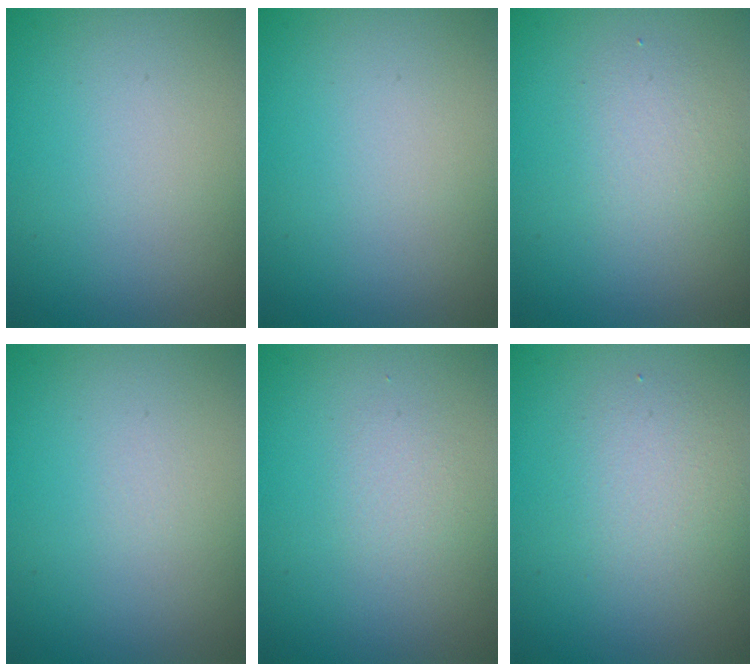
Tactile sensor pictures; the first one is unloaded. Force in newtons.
{"total": 0.0}
{"total": 2.1, "press": 2.1, "slide": 0.1}
{"total": 0.0}
{"total": 1.0, "press": 1.0, "slide": 0.0}
{"total": 2.4, "press": 2.4, "slide": 0.1}